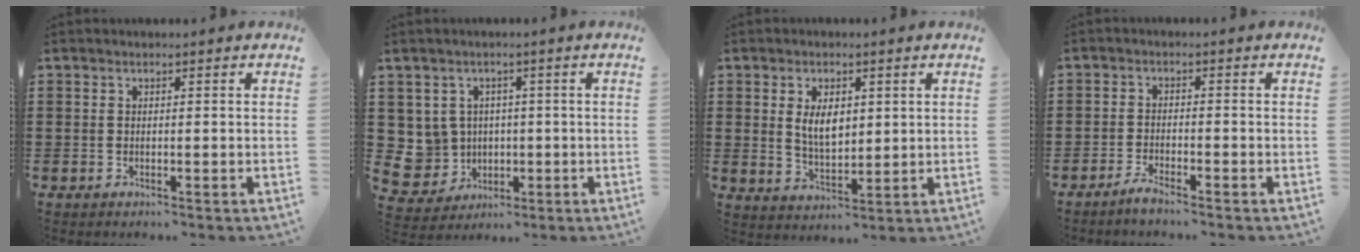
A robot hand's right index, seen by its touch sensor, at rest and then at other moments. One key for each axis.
{"total": 5.0, "fx": 0.3, "fy": 5.0, "fz": 0.5, "tx": -0.057, "ty": -0.006, "tz": 0.003}
{"total": 5.1, "fx": 1.3, "fy": 2.8, "fz": 4.1, "tx": -0.072, "ty": 0.002, "tz": 0.018}
{"total": 2.0, "fx": -1.9, "fy": 0.0, "fz": 0.7, "tx": -0.013, "ty": 0.004, "tz": -0.035}